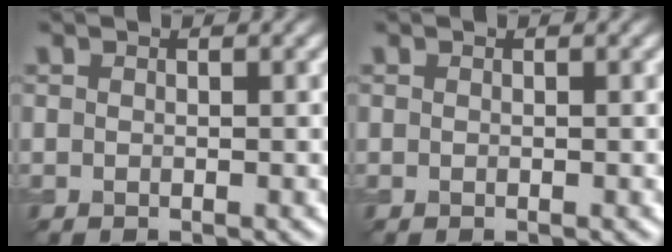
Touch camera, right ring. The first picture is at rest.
{"total": 0.0}